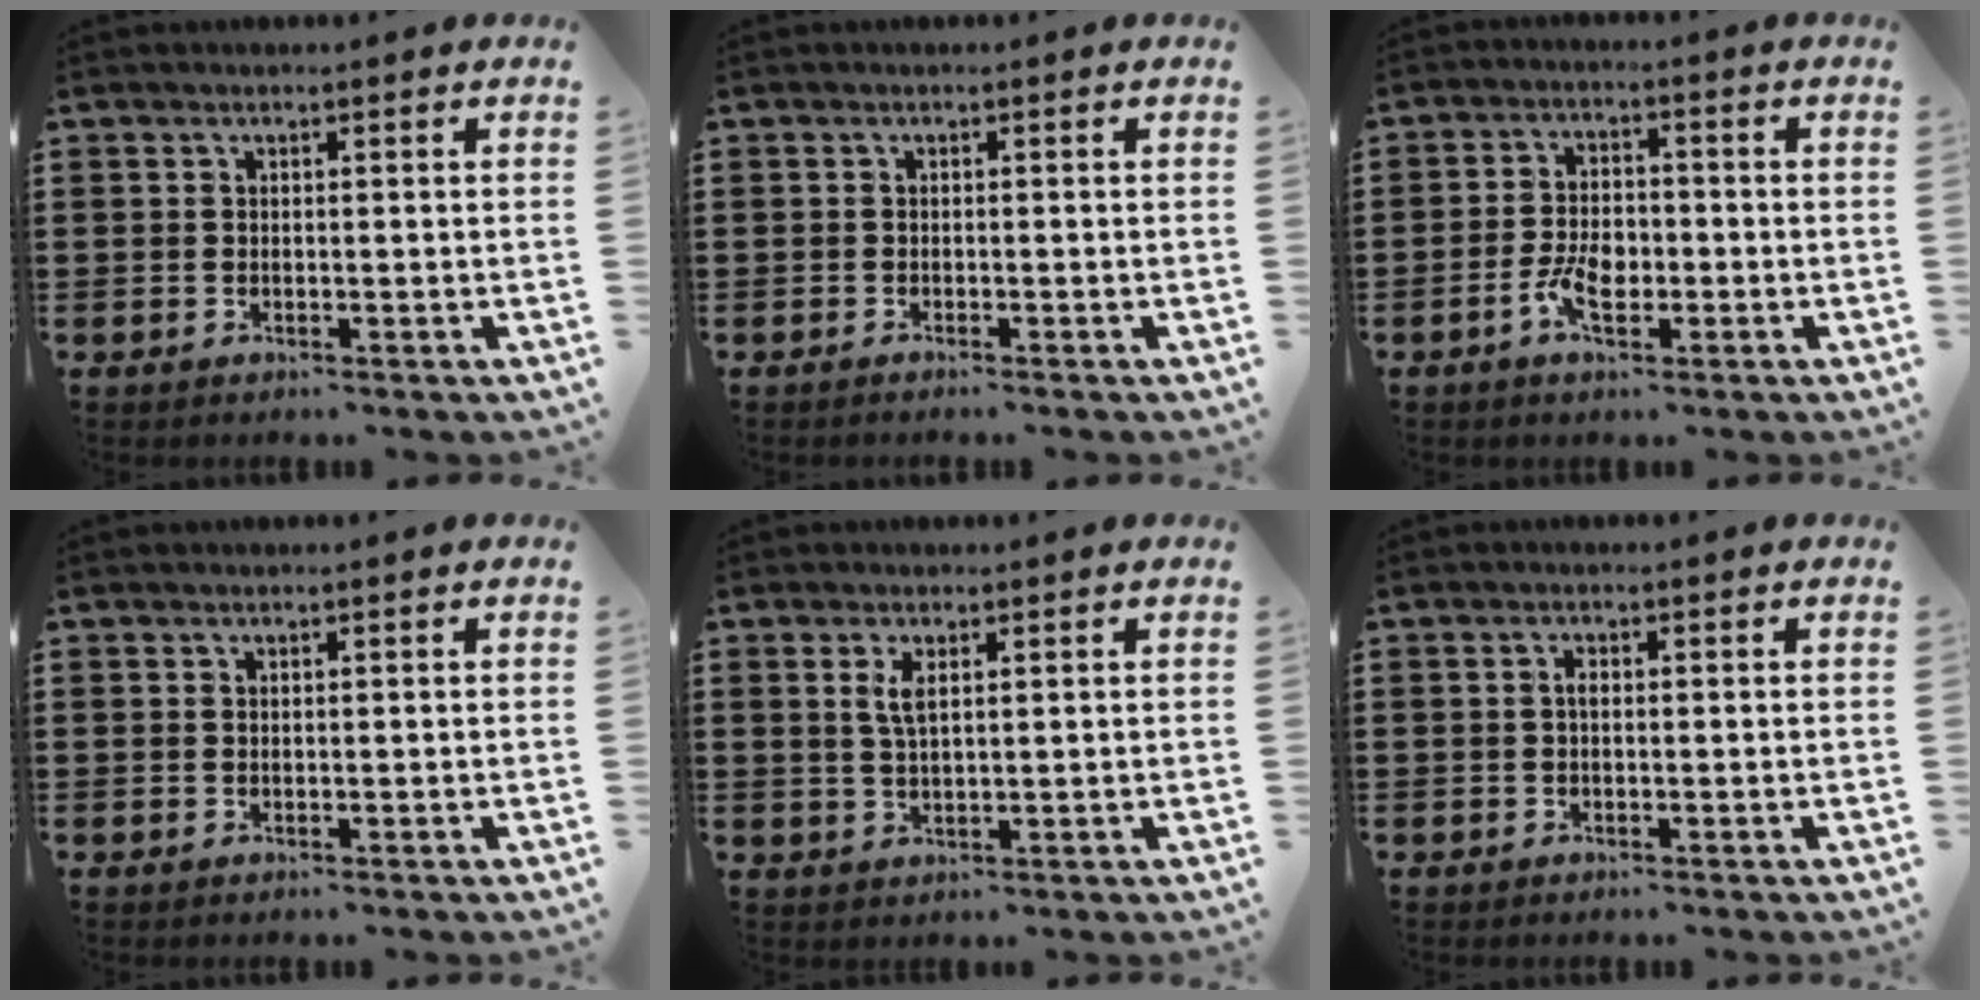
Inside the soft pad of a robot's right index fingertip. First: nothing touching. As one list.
[{"total": 0.8, "force": [-0.8, -0.2, 0.1], "torque": [-0.003, -0.004, -0.015]}, {"total": 5.3, "force": [-1.8, 3.0, 4.0], "torque": [-0.081, 0.006, -0.035]}, {"total": 0.0}, {"total": 2.8, "force": [1.1, 0.9, 2.5], "torque": [-0.052, 0.004, 0.017]}, {"total": 1.2, "force": [-0.1, 0.5, 1.1], "torque": [-0.020, 0.001, -0.003]}]